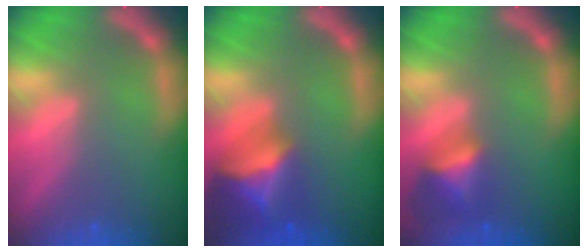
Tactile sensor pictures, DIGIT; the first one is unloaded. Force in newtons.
{"total": 7.5}
{"total": 4.0}